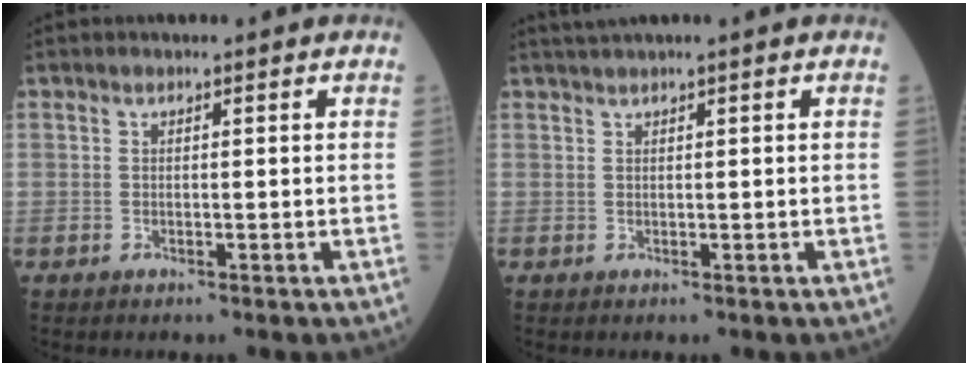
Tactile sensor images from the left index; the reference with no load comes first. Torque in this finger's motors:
{"motor_torque": [0.27, -0.50, -0.01, 0.00]}